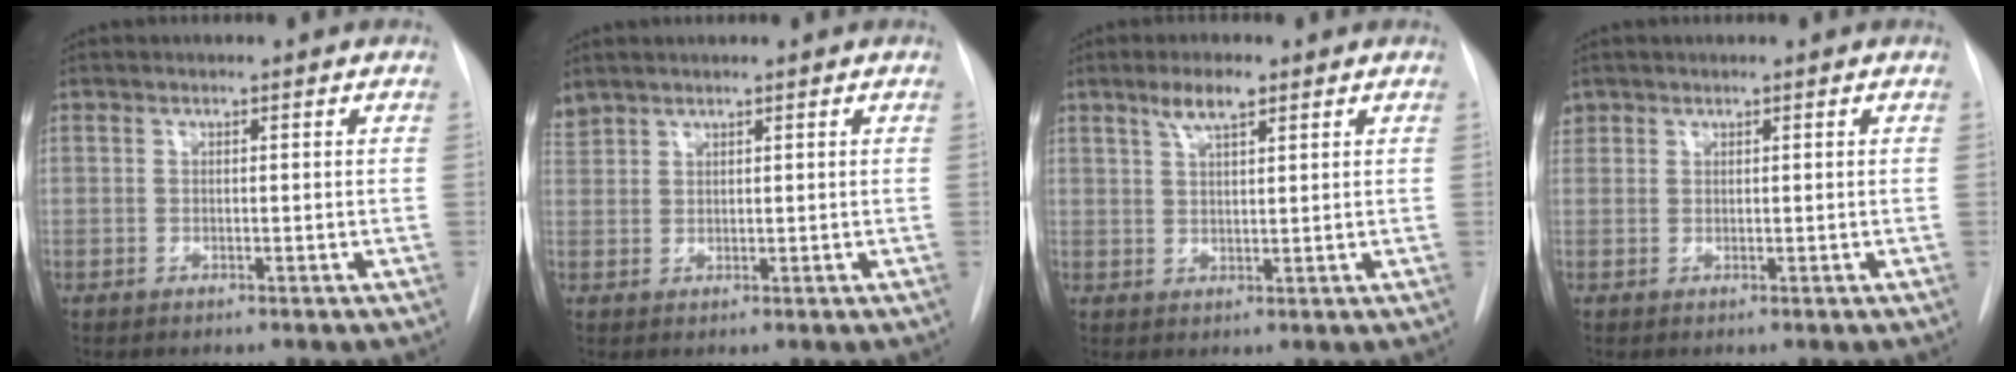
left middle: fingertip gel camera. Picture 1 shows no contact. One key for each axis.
{"total": 2.2, "fx": 2.2, "fy": 0.5, "fz": 0.2, "tx": -0.013, "ty": 0.018, "tz": 0.049}
{"total": 4.1, "fx": 2.7, "fy": 0.9, "fz": 3.0, "tx": -0.057, "ty": 0.006, "tz": 0.050}
{"total": 1.5, "fx": 1.0, "fy": 1.1, "fz": 0.0, "tx": 0.005, "ty": 0.014, "tz": 0.017}